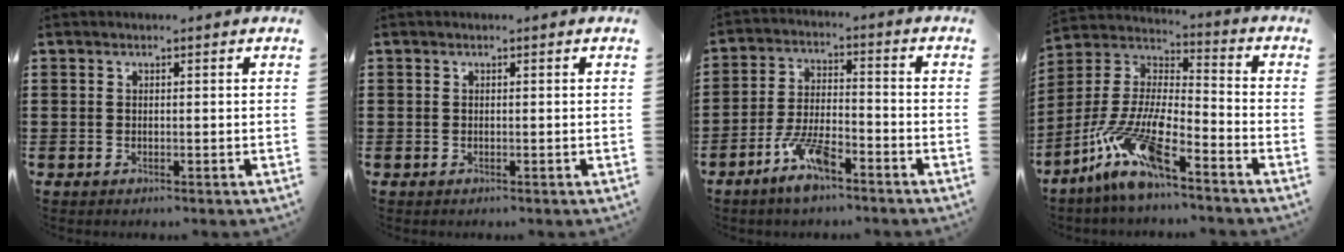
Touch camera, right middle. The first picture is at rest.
{"total": 0.0}
{"total": 7.7, "force": [-5.2, 2.2, 5.2], "torque": [-0.116, 0.000, -0.099]}
{"total": 12.1, "force": [-8.9, 2.1, 7.9], "torque": [-0.190, -0.005, -0.186]}